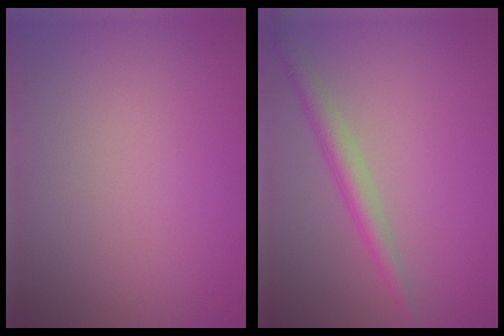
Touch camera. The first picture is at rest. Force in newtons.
{"total": 2.5, "press": 2.5, "slide": 0.1}